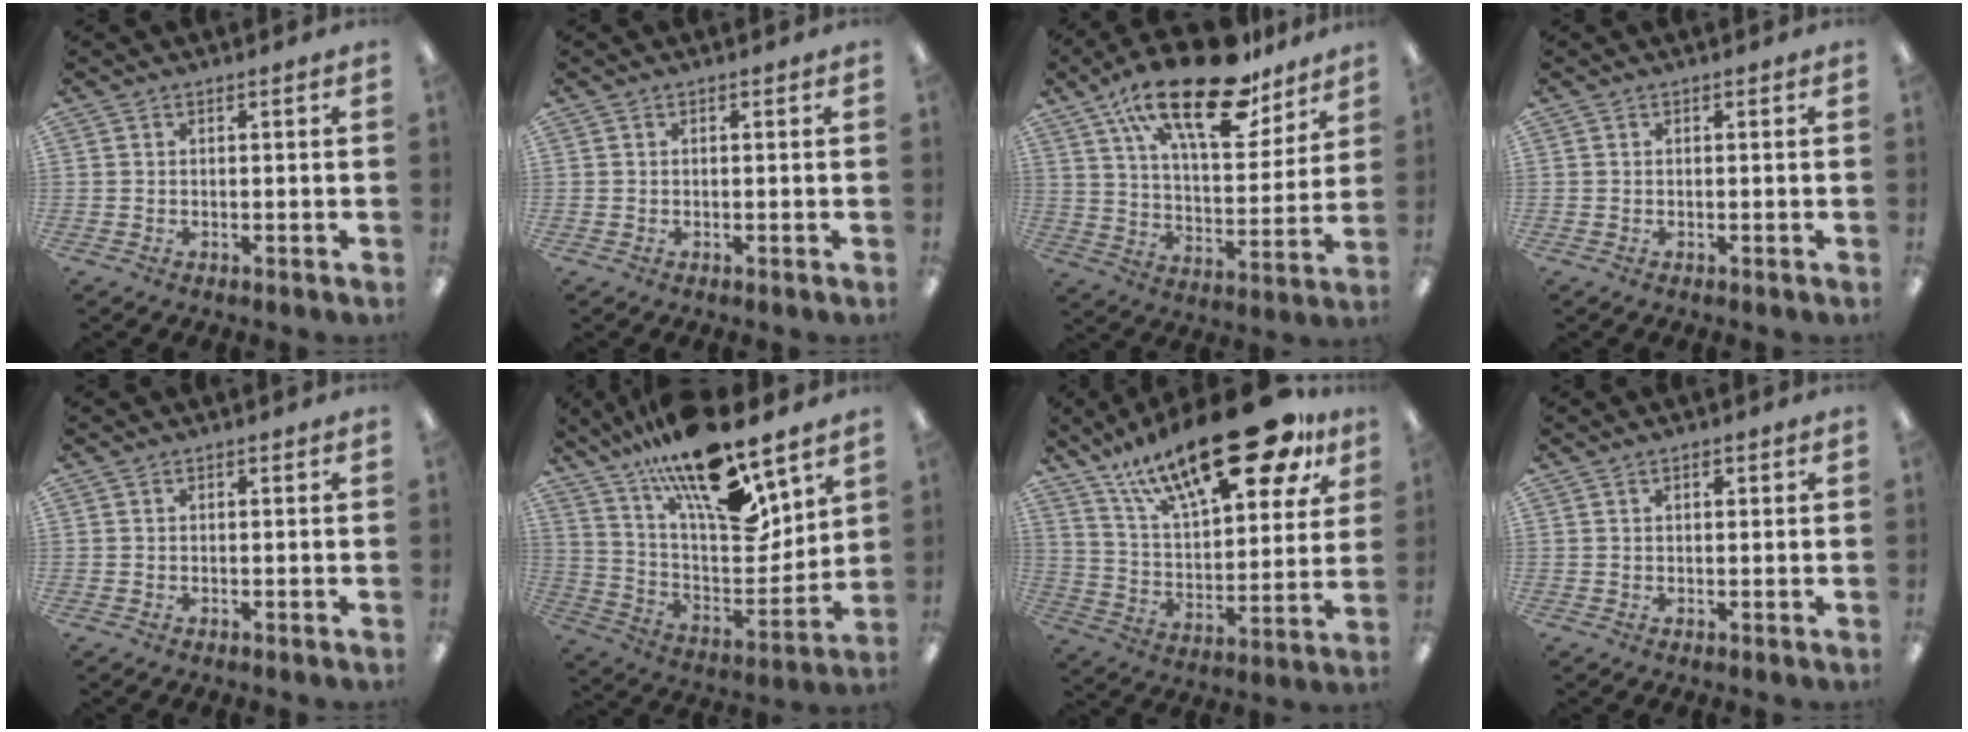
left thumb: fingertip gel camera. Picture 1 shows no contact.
{"total": 0.0}
{"total": 25.1, "force": [16.5, 9.9, 16.1], "torque": [-0.261, -0.091, 0.278]}
{"total": 0.0}
{"total": 0.0}
{"total": 20.9, "force": [15.7, 6.0, 12.4], "torque": [-0.217, -0.109, 0.270]}
{"total": 26.7, "force": [17.8, 9.7, 17.4], "torque": [-0.272, -0.098, 0.294]}
{"total": 1.4, "force": [0.8, 0.8, 0.8], "torque": [-0.009, 0.001, 0.011]}